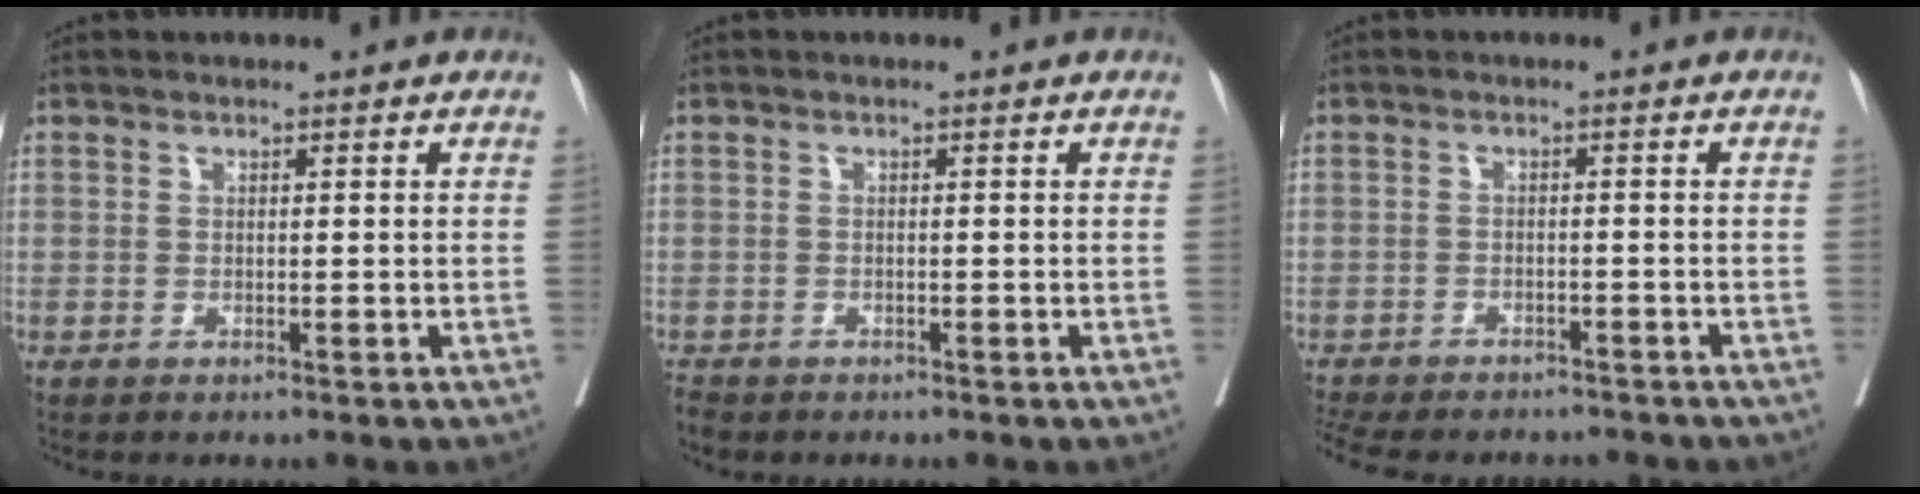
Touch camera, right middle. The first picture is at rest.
{"total": 2.5, "force": [-2.1, 1.2, 0.7], "torque": [-0.013, -0.003, -0.034]}
{"total": 14.6, "force": [-12.9, 4.5, 5.3], "torque": [-0.130, -0.011, -0.171]}